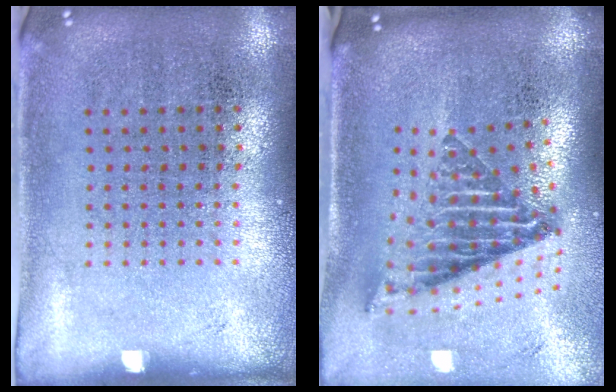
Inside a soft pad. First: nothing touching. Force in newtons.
{"total": 2.7, "press": 1.7, "slide": 2.1}